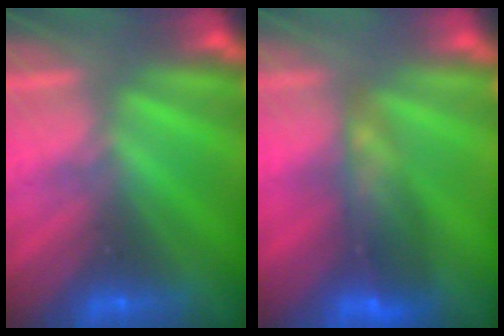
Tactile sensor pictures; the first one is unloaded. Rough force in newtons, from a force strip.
{"total": 7.8}